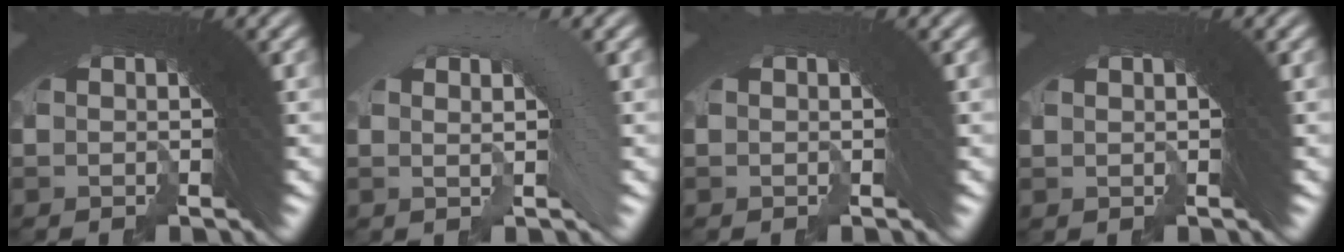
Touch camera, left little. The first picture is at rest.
{"total": 2.8, "force": [0.3, 1.1, 2.6], "torque": [-0.031, 0.016, -0.002]}
{"total": 0.5, "force": [-0.5, -0.1, -0.2], "torque": [0.005, 0.003, -0.007]}
{"total": 0.0}